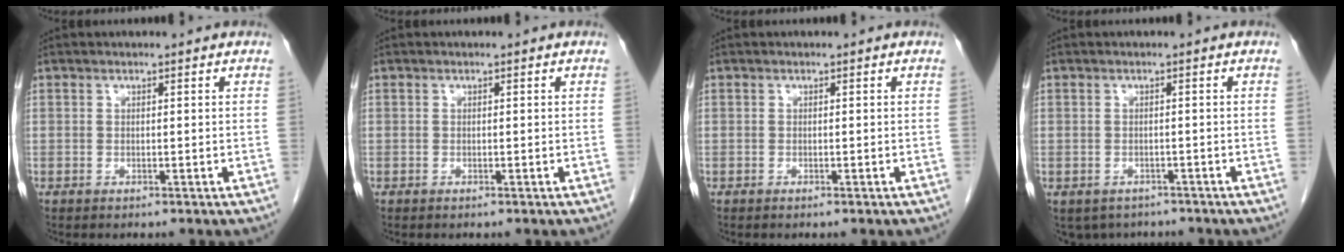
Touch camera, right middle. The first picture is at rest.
{"total": 0.0}
{"total": 0.5, "force": [-0.4, 0.0, 0.3], "torque": [-0.009, -0.001, -0.006]}
{"total": 5.3, "force": [-4.2, 3.0, 0.8], "torque": [0.000, 0.002, -0.055]}